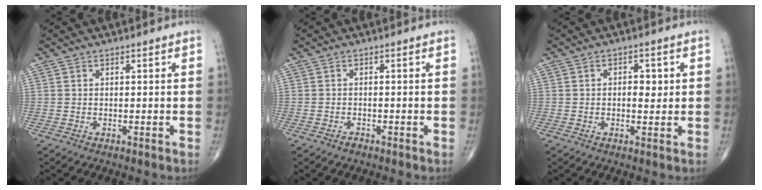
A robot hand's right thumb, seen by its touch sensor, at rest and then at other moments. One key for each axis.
{"total": 0.9, "fx": -0.8, "fy": 0.5, "fz": 0.3, "tx": -0.006, "ty": 0.003, "tz": -0.015}
{"total": 3.4, "fx": 0.4, "fy": 1.9, "fz": 2.8, "tx": -0.030, "ty": 0.001, "tz": 0.004}